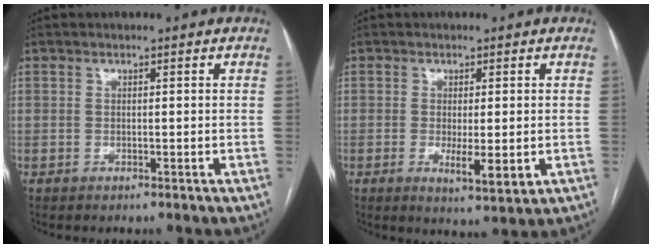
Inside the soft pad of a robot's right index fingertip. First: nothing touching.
{"total": 5.4, "force": [-1.2, 1.3, 5.1], "torque": [-0.078, -0.011, -0.013]}